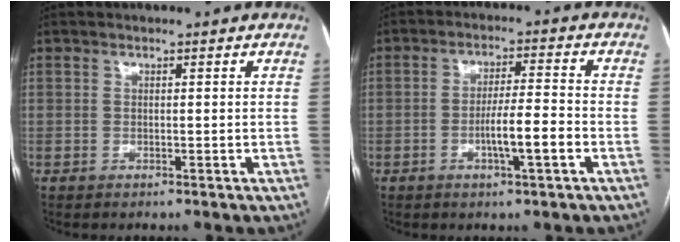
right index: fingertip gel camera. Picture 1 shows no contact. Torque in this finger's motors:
{"motor_torque": [1.09, -0.57, 0.57, 0.14]}